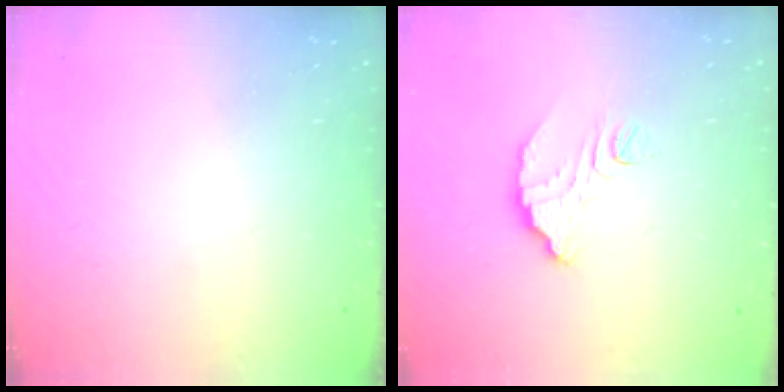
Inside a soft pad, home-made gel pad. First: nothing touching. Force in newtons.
{"total": 8.0, "press": 8.0, "slide": 0.7}